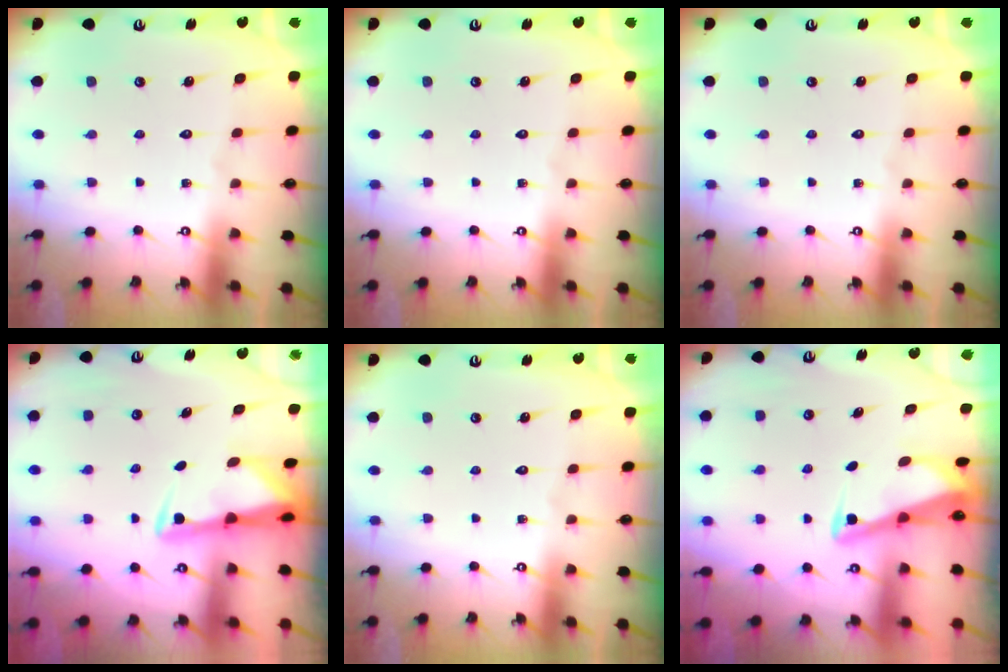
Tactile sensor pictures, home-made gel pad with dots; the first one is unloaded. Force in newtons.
{"total": 0.0}
{"total": 0.0}
{"total": 3.0, "press": 2.9, "slide": 0.5}
{"total": 0.0}
{"total": 2.7, "press": 2.7, "slide": 0.3}